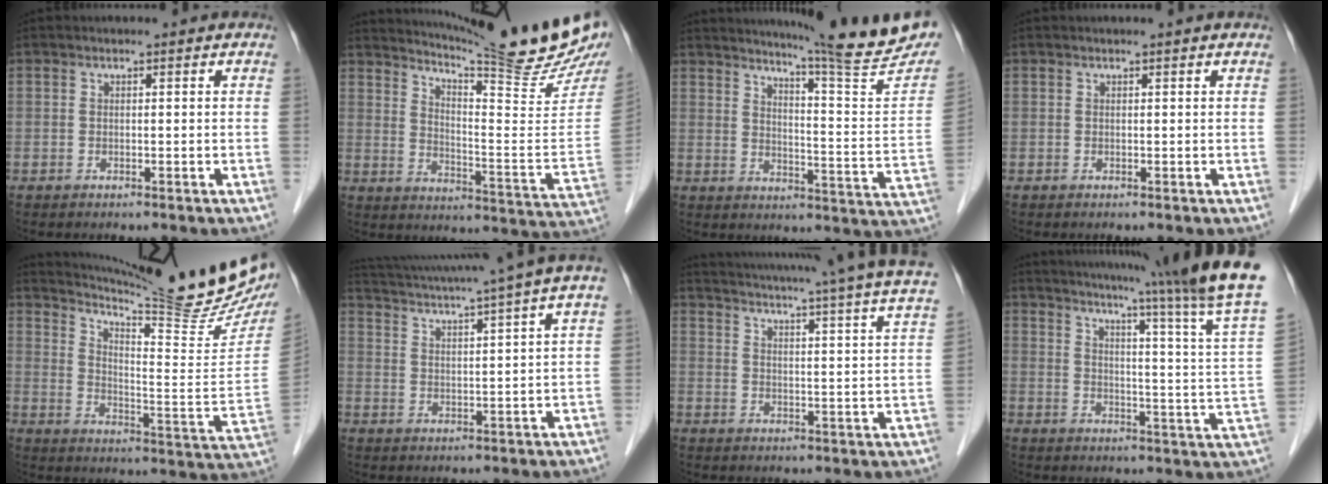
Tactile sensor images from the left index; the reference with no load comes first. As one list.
[{"total": 20.7, "force": [18.1, -1.8, 9.9], "torque": [-0.160, -0.095, 0.238]}, {"total": 17.4, "force": [15.7, -1.9, 7.3], "torque": [-0.108, -0.086, 0.193]}, {"total": 0.0}, {"total": 24.1, "force": [21.2, -0.7, 11.3], "torque": [-0.184, -0.099, 0.282]}, {"total": 14.6, "force": [12.1, -2.0, 7.8], "torque": [-0.142, -0.007, 0.168]}, {"total": 25.8, "force": [22.4, -0.5, 12.9], "torque": [-0.206, -0.043, 0.272]}, {"total": 24.5, "force": [19.5, -2.3, 14.6], "torque": [-0.217, -0.068, 0.238]}]